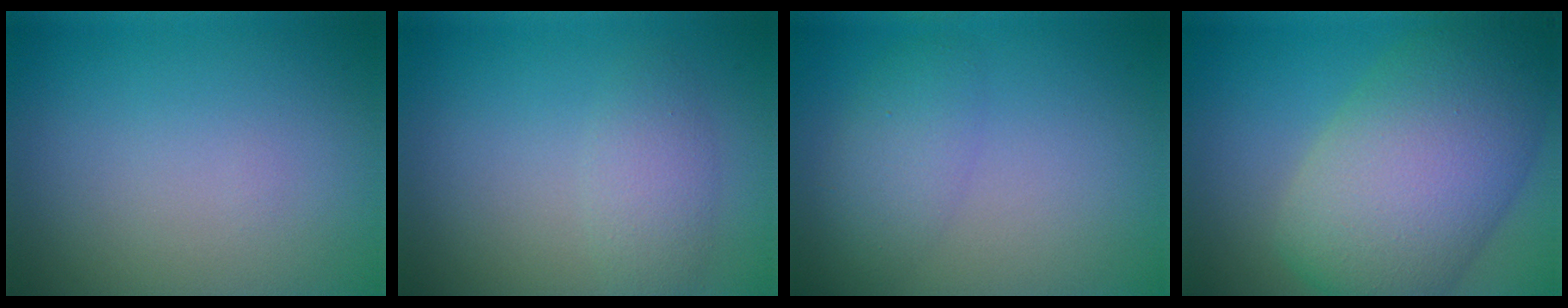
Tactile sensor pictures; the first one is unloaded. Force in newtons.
{"total": 2.2, "press": 2.2, "slide": 0.1}
{"total": 2.8, "press": 2.8, "slide": 0.2}
{"total": 10.8, "press": 10.8, "slide": 0.3}